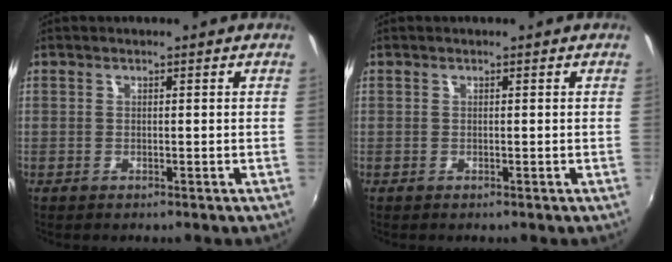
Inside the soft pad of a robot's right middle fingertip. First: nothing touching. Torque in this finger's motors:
{"motor_torque": [0.00, 0.00, 0.00, 0.00]}